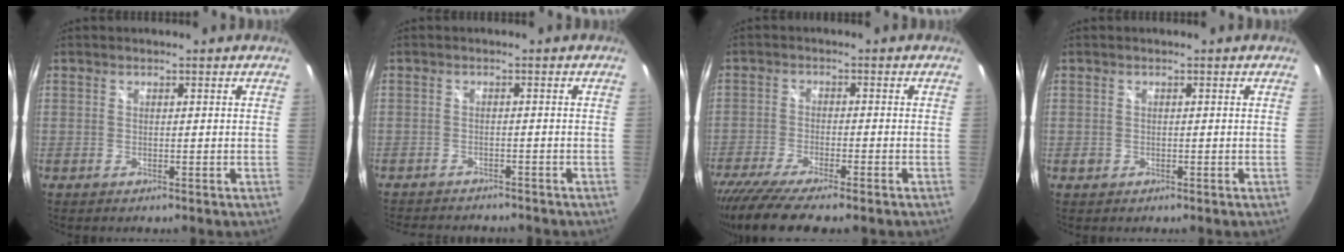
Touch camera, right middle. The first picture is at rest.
{"total": 7.5, "force": [-6.8, 1.9, 2.3], "torque": [-0.057, -0.011, -0.101]}
{"total": 11.3, "force": [-9.1, 1.3, 6.6], "torque": [-0.145, -0.044, -0.155]}
{"total": 0.9, "force": [-0.4, 0.8, 0.3], "torque": [-0.004, -0.002, -0.006]}